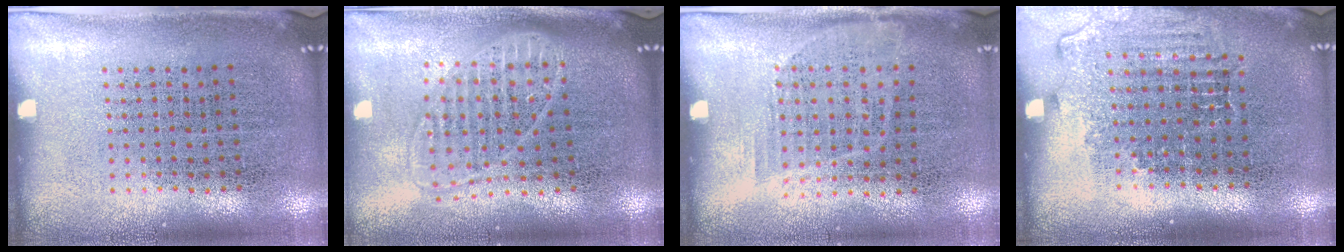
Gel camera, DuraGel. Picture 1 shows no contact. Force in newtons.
{"total": 1.8, "press": 1.5, "slide": 1.0}
{"total": 1.1, "press": 0.8, "slide": 0.7}
{"total": 1.4, "press": 1.2, "slide": 0.6}